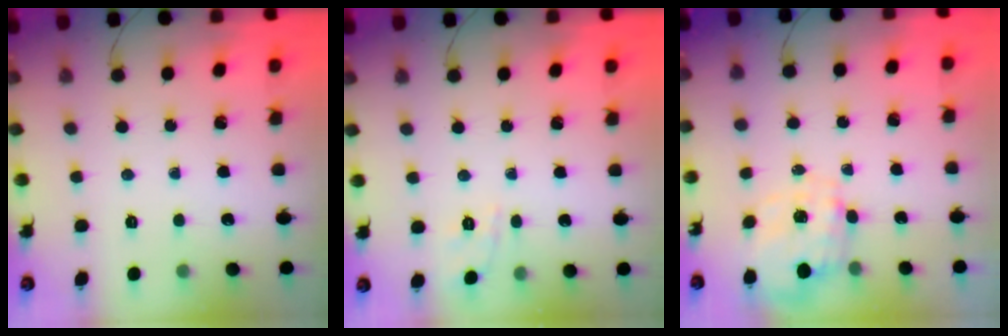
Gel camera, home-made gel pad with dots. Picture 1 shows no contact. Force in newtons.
{"total": 1.7, "press": 0.1, "slide": 1.7}
{"total": 2.7, "press": 2.5, "slide": 1.1}